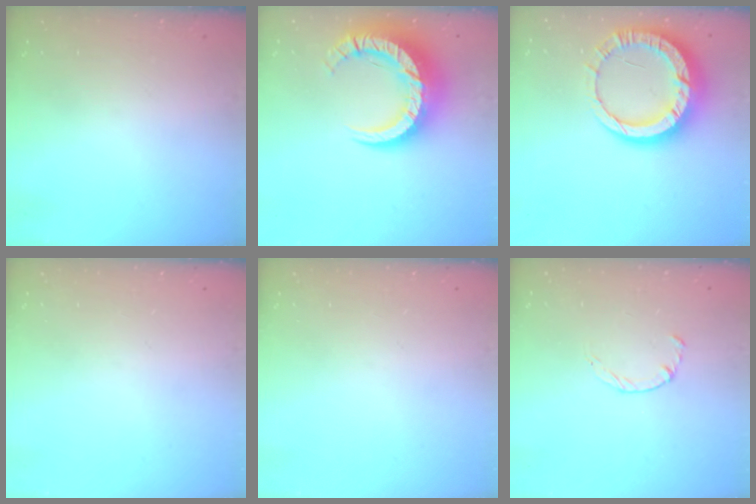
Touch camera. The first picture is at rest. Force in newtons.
{"total": 15.2, "press": 15.1, "slide": 1.6}
{"total": 14.6, "press": 14.5, "slide": 1.5}
{"total": 0.0}
{"total": 0.0}
{"total": 1.8, "press": 1.7, "slide": 0.3}